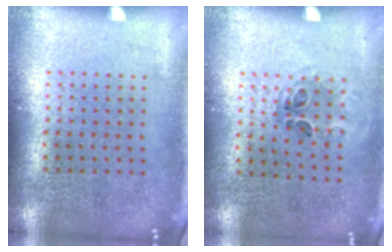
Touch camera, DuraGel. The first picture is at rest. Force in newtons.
{"total": 0.9, "press": 0.6, "slide": 0.7}